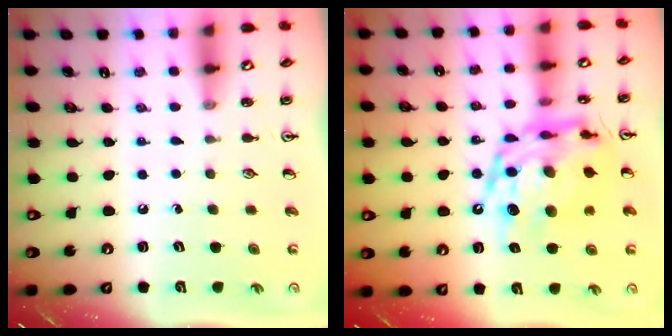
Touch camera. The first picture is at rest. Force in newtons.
{"total": 17.9, "press": 17.8, "slide": 1.7}